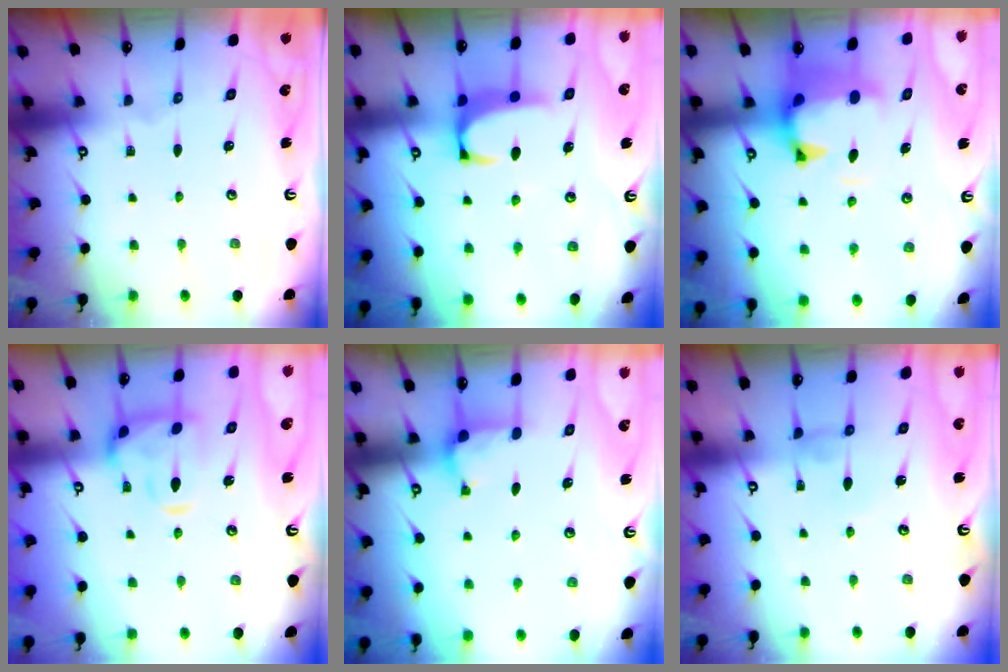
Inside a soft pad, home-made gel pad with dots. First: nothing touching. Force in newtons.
{"total": 2.0, "press": 1.9, "slide": 0.7}
{"total": 1.6, "press": 1.2, "slide": 1.1}
{"total": 5.4, "press": 5.2, "slide": 1.4}
{"total": 3.1, "press": 3.1, "slide": 0.2}
{"total": 0.0}